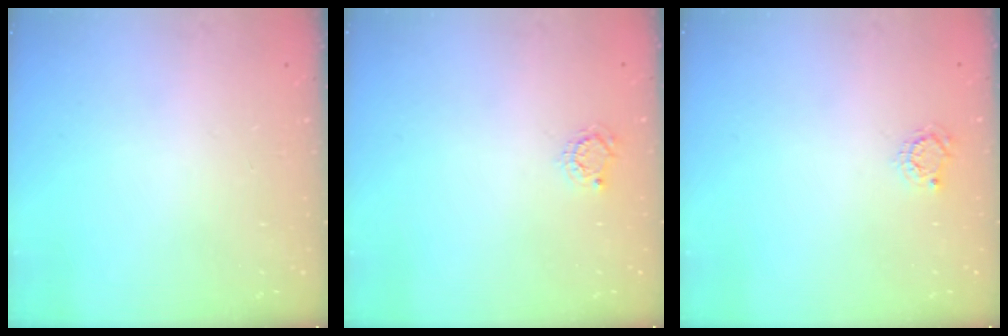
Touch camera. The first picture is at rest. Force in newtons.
{"total": 2.5, "press": 2.5, "slide": 0.4}
{"total": 2.5, "press": 2.5, "slide": 0.4}